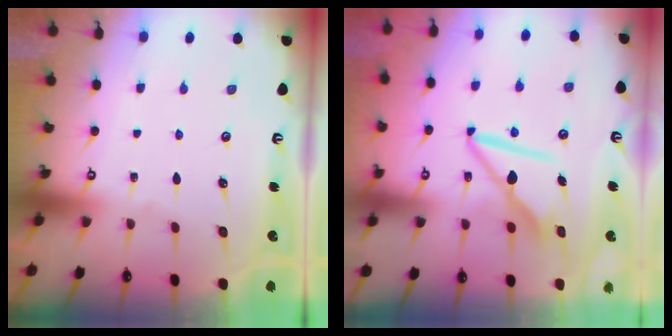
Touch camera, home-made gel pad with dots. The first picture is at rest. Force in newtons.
{"total": 8.7, "press": 8.7, "slide": 0.8}